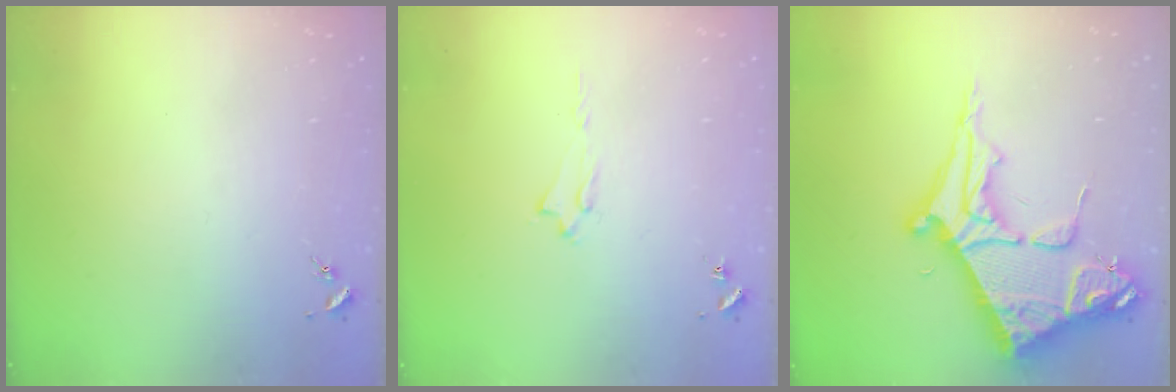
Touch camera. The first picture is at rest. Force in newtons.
{"total": 1.6, "press": 1.6, "slide": 0.2}
{"total": 11.3, "press": 11.2, "slide": 1.2}